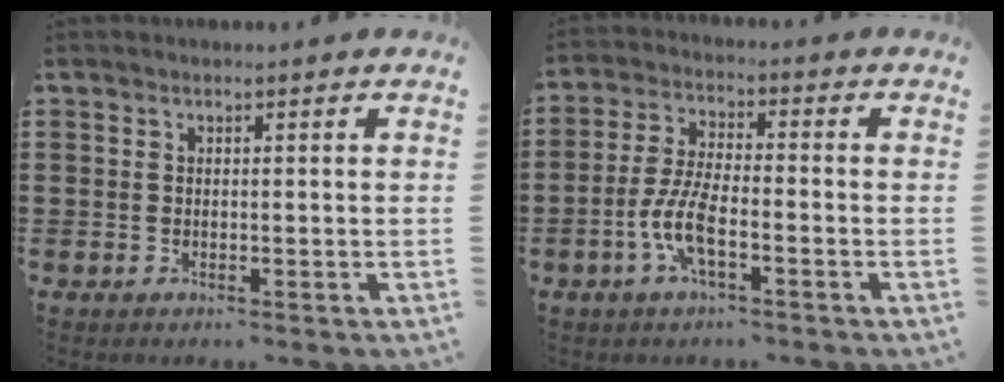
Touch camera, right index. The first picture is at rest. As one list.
[{"total": 7.1, "force": [-2.7, 2.1, 6.2], "torque": [-0.151, -0.014, -0.059]}]